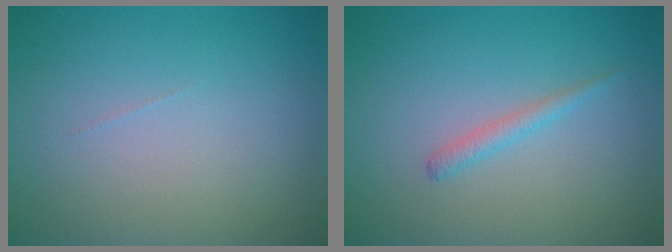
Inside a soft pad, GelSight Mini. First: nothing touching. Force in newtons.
{"total": 1.2, "press": 1.1, "slide": 0.1}